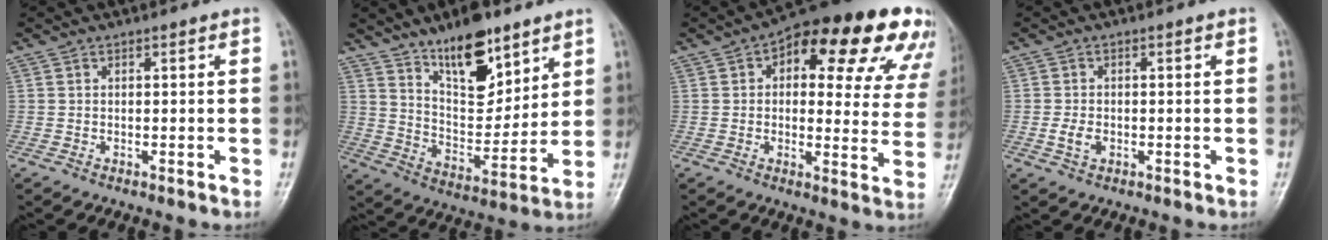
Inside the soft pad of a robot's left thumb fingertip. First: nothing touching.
{"total": 14.7, "force": [9.7, 6.3, 9.1], "torque": [-0.108, -0.068, 0.172]}
{"total": 23.2, "force": [11.2, 10.3, 17.6], "torque": [-0.194, 0.011, 0.137]}
{"total": 2.9, "force": [-0.8, 1.9, 2.0], "torque": [-0.038, 0.005, -0.014]}